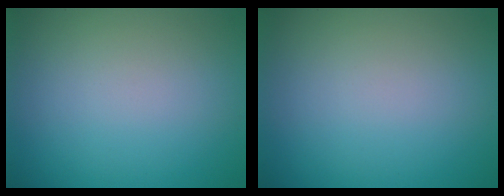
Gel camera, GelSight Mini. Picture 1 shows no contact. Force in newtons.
{"total": 0.0}